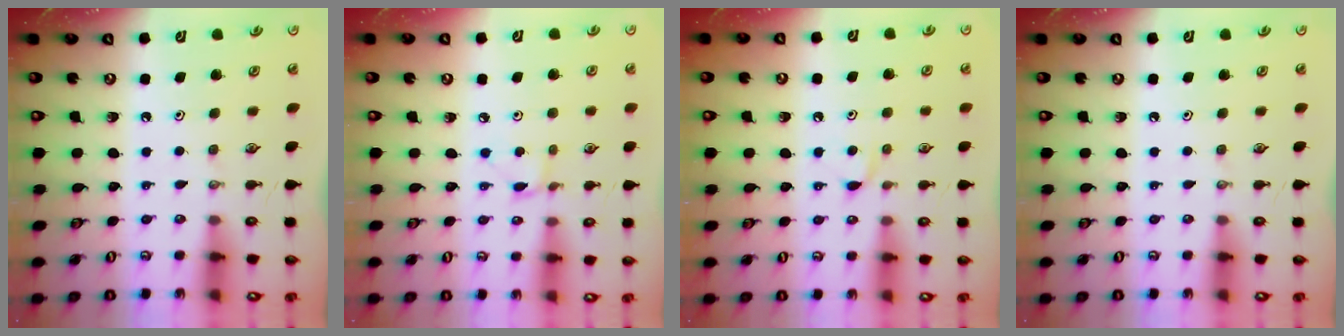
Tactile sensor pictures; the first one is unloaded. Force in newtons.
{"total": 2.2, "press": 2.2, "slide": 0.3}
{"total": 5.4, "press": 5.3, "slide": 0.6}
{"total": 0.0}